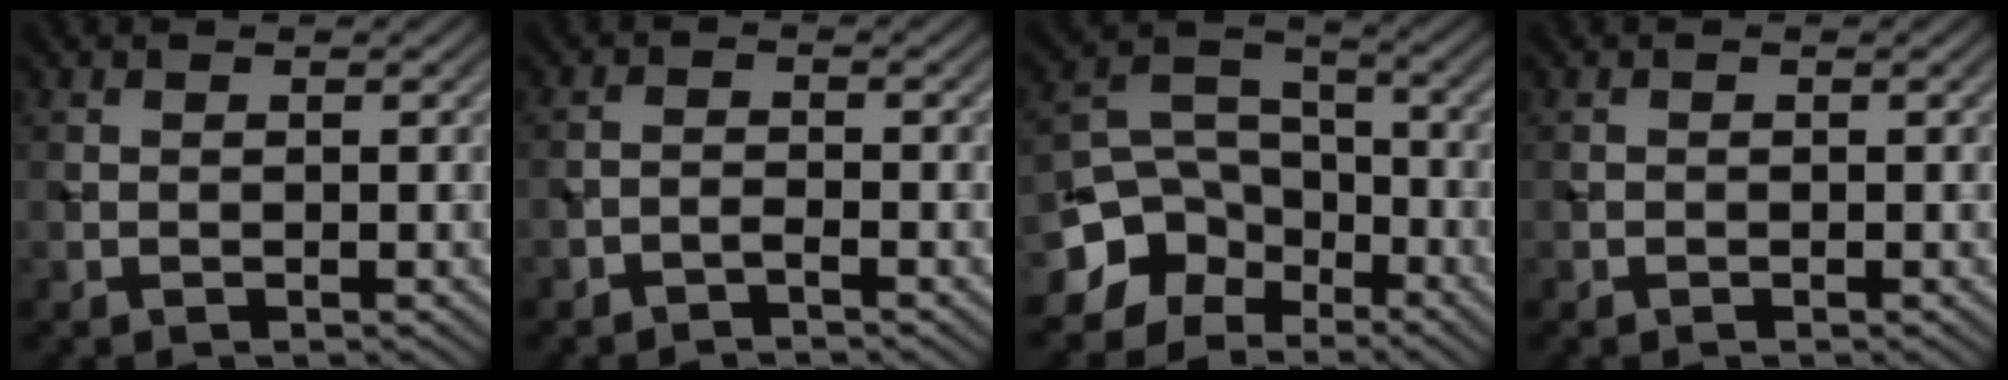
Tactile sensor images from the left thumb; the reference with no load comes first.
{"total": 1.4, "force": [-1.3, 0.4, 0.6], "torque": [-0.011, 0.003, -0.028]}
{"total": 11.0, "force": [-6.4, 8.1, 3.7], "torque": [-0.099, -0.018, -0.125]}
{"total": 0.0}